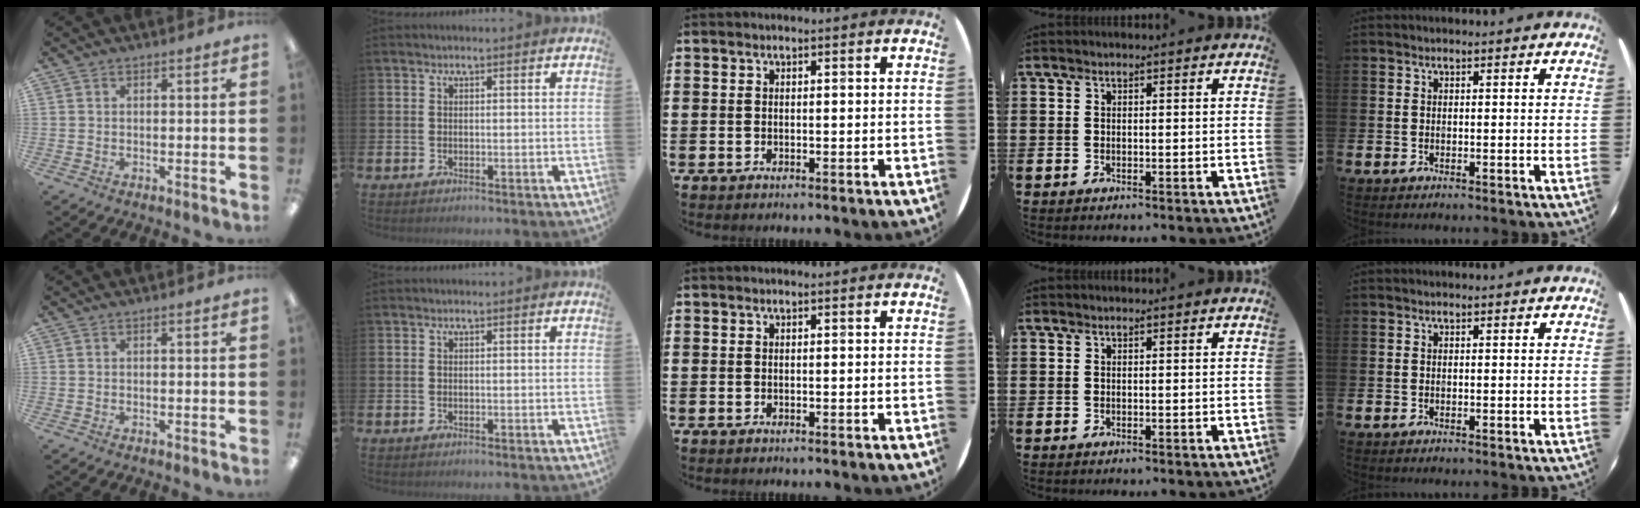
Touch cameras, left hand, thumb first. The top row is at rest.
{}